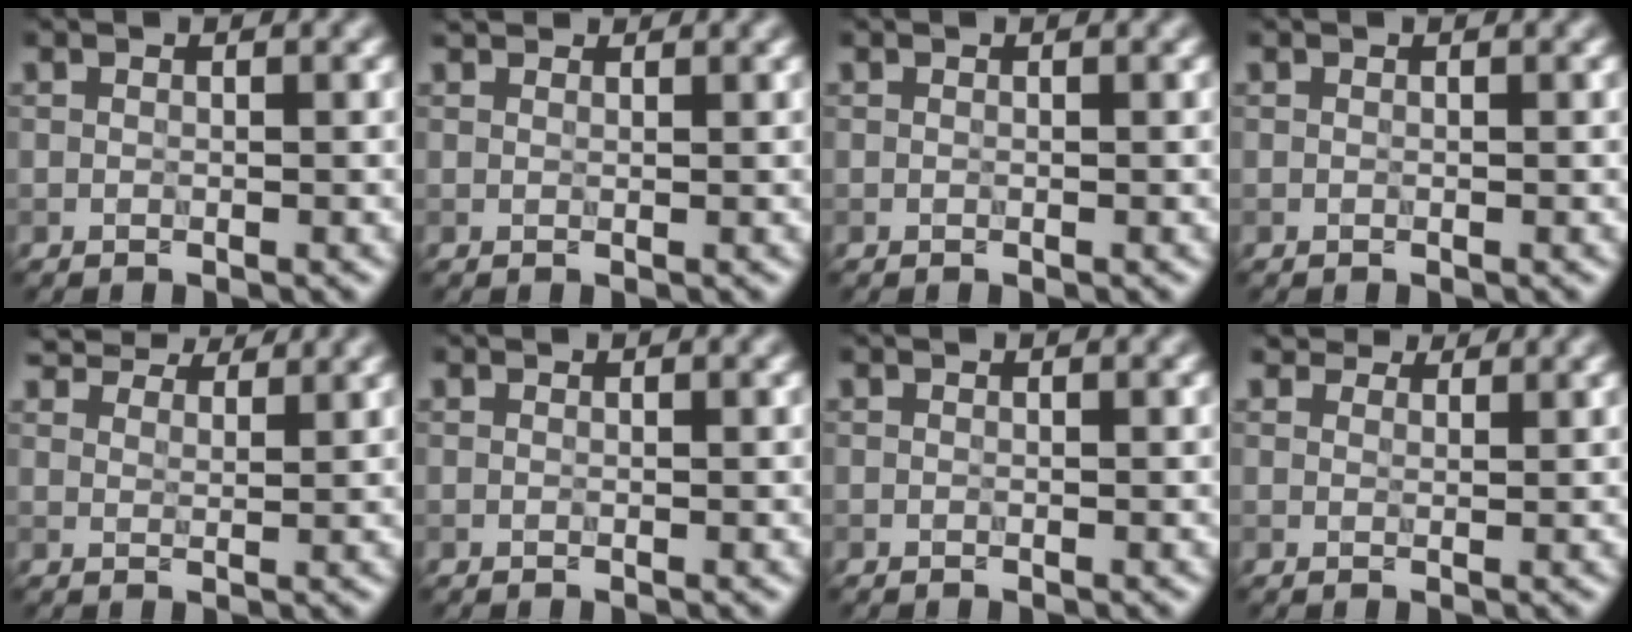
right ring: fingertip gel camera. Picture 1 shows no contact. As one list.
[{"total": 1.6, "force": [1.5, 0.4, 0.4], "torque": [-0.016, 0.002, 0.018]}, {"total": 0.0}, {"total": 0.0}, {"total": 6.3, "force": [5.8, 1.5, 1.9], "torque": [-0.049, 0.000, 0.095]}, {"total": 0.0}, {"total": 0.0}, {"total": 3.1, "force": [2.8, 1.2, 0.8], "torque": [-0.018, -0.011, 0.049]}]